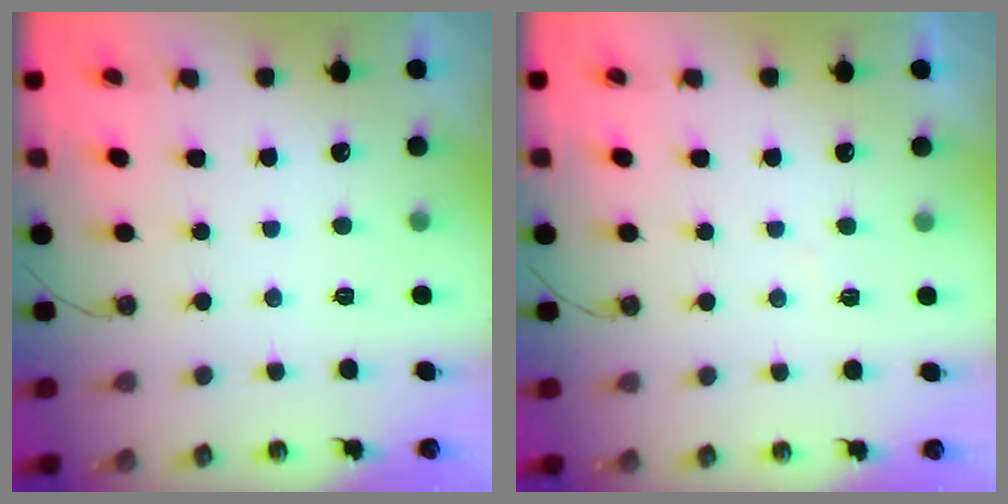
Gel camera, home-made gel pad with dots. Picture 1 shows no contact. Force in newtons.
{"total": 3.4, "press": 3.3, "slide": 0.5}